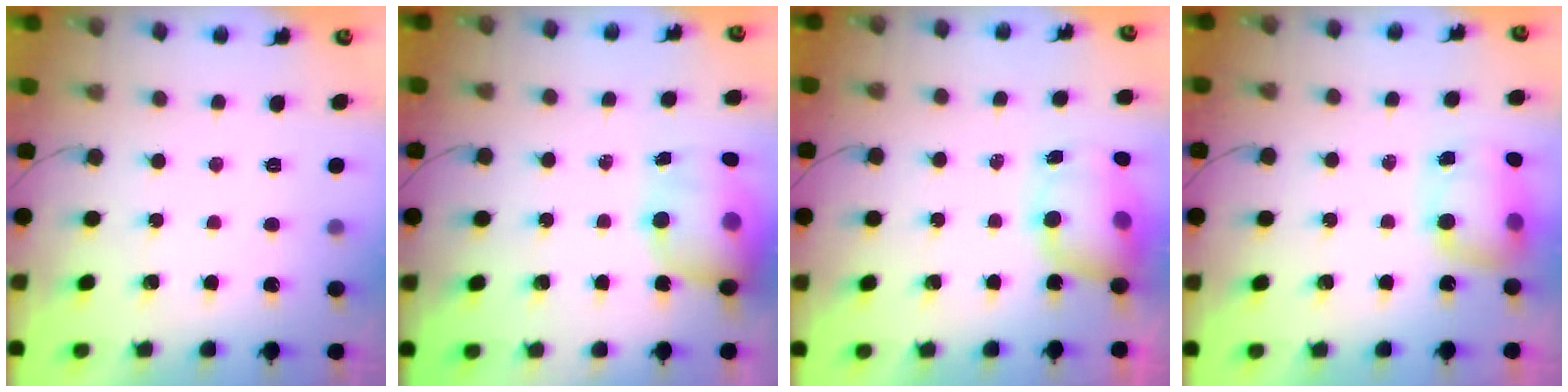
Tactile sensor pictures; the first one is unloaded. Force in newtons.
{"total": 13.1, "press": 12.7, "slide": 3.2}
{"total": 8.0, "press": 7.7, "slide": 2.2}
{"total": 7.6, "press": 7.5, "slide": 1.2}